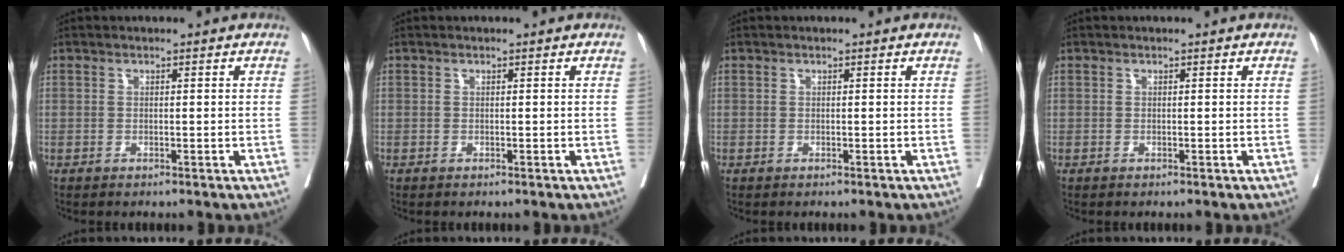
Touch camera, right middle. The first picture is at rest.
{"total": 0.0}
{"total": 0.0}
{"total": 0.0}